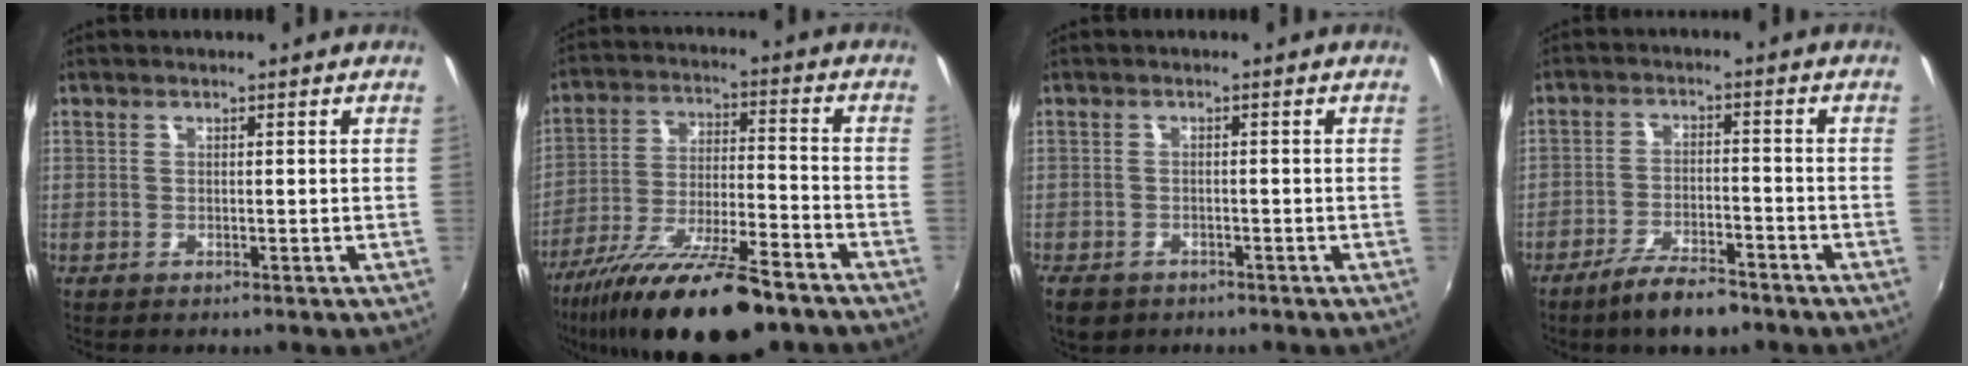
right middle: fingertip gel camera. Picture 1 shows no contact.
{"total": 21.6, "force": [-16.0, 5.0, 13.7], "torque": [-0.257, -0.048, -0.264]}
{"total": 5.1, "force": [-3.3, 3.1, 2.2], "torque": [-0.057, -0.015, -0.053]}
{"total": 7.9, "force": [-6.1, 2.2, 4.5], "torque": [-0.099, -0.005, -0.104]}